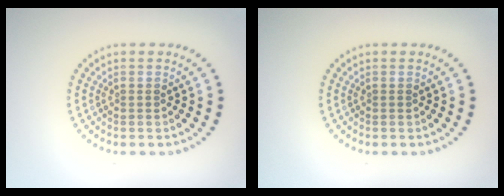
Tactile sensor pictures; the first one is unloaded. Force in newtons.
{"total": 0.0}